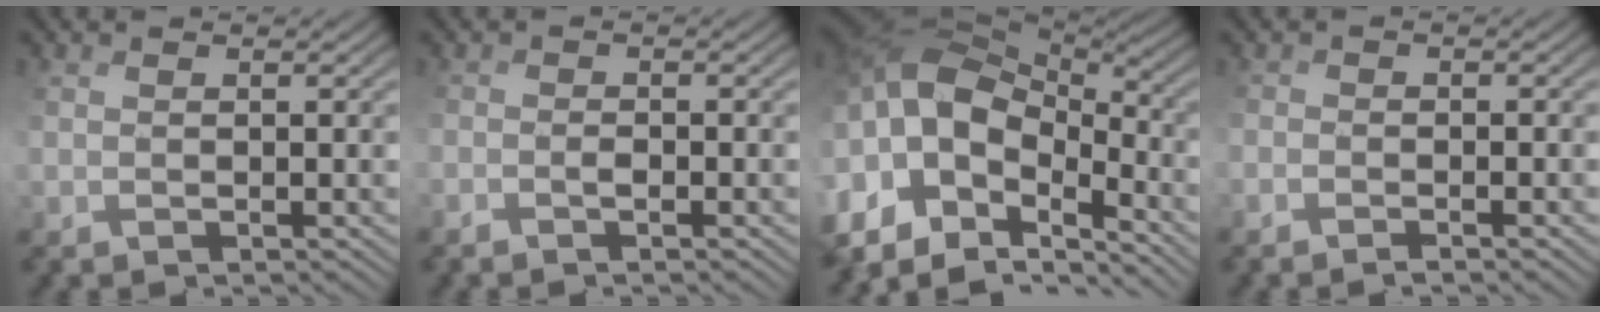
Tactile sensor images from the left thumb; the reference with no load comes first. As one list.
[{"total": 1.1, "force": [-0.8, 0.0, 0.8], "torque": [-0.011, 0.007, -0.014]}, {"total": 15.8, "force": [-3.2, 9.6, 12.1], "torque": [-0.285, -0.001, -0.045]}, {"total": 1.6, "force": [-1.4, 0.3, 0.7], "torque": [-0.006, 0.004, -0.021]}]